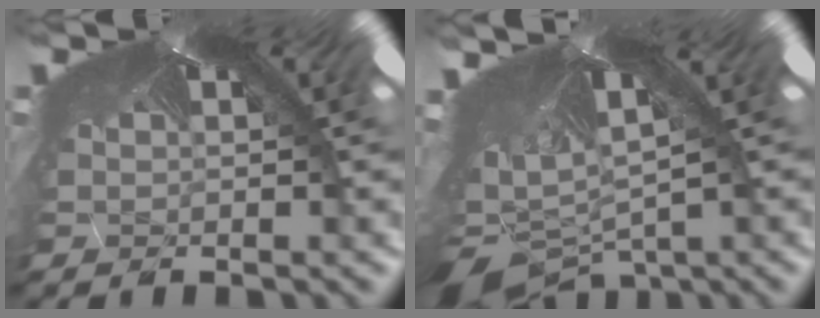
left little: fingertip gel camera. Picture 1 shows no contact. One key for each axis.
{"total": 6.9, "fx": -6.7, "fy": 1.1, "fz": 0.9, "tx": -0.004, "ty": -0.084, "tz": -0.096}